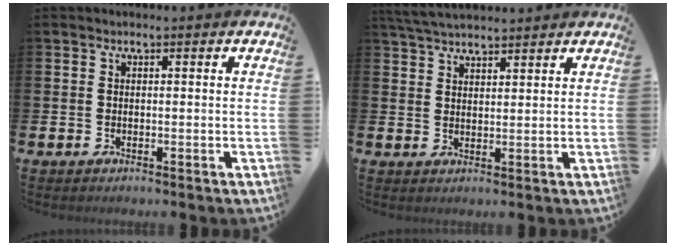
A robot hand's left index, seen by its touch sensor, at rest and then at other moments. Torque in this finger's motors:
{"motor_torque": [-0.13, -0.94, 0.65, 0.21]}